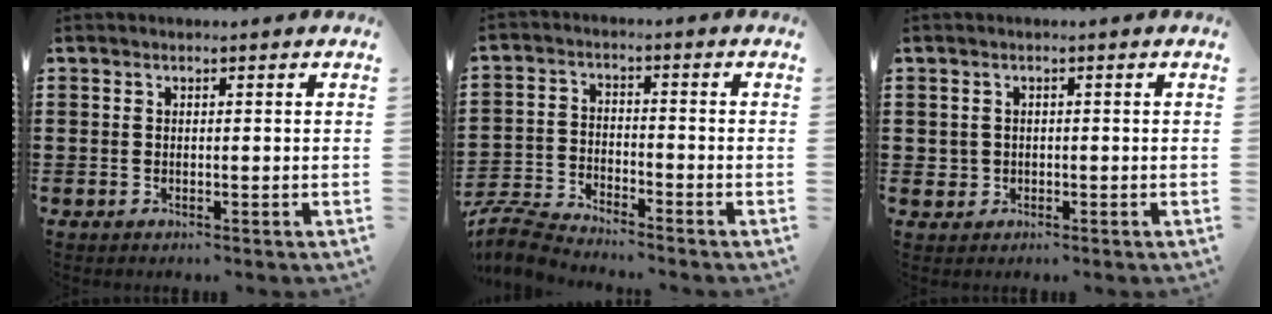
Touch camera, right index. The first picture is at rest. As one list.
[{"total": 5.4, "force": [-5.3, 0.3, 0.9], "torque": [-0.042, -0.004, -0.112]}, {"total": 1.3, "force": [-0.1, 1.3, 0.2], "torque": [-0.010, 0.003, -0.004]}]